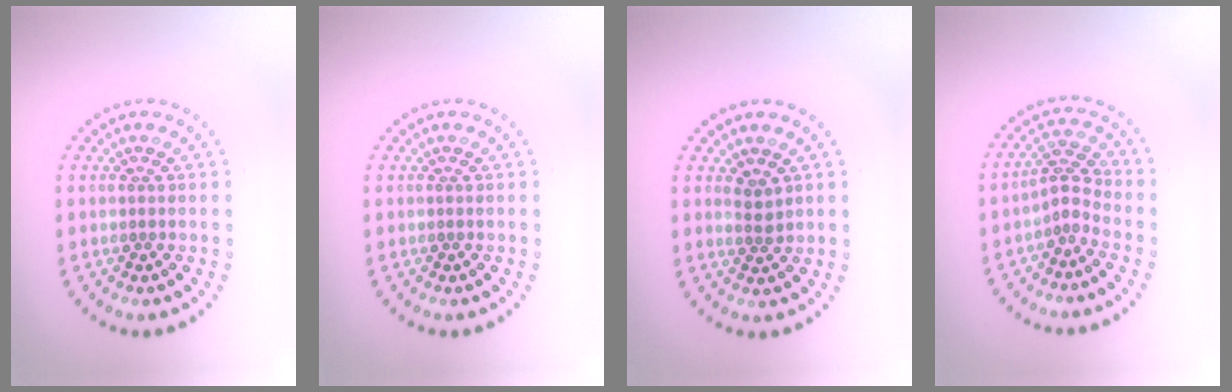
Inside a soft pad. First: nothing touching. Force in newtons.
{"total": 0.0}
{"total": 1.2, "press": 1.1, "slide": 0.6}
{"total": 2.2, "press": 1.5, "slide": 1.6}